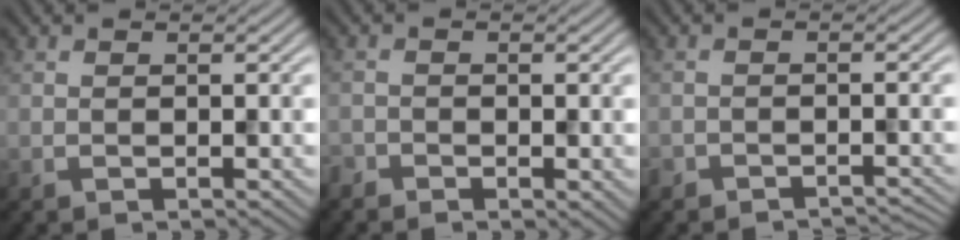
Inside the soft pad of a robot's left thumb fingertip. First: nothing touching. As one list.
[{"total": 1.6, "force": [-1.1, 1.0, 0.7], "torque": [-0.014, -0.003, -0.026]}, {"total": 2.5, "force": [-2.4, 0.6, 0.3], "torque": [-0.003, 0.000, -0.038]}]